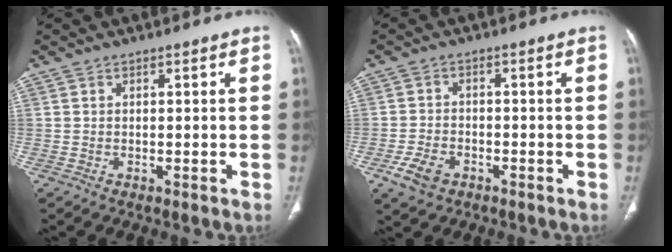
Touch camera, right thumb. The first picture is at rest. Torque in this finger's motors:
{"motor_torque": [1.90, 1.72, -0.33, -0.15, 0.01]}